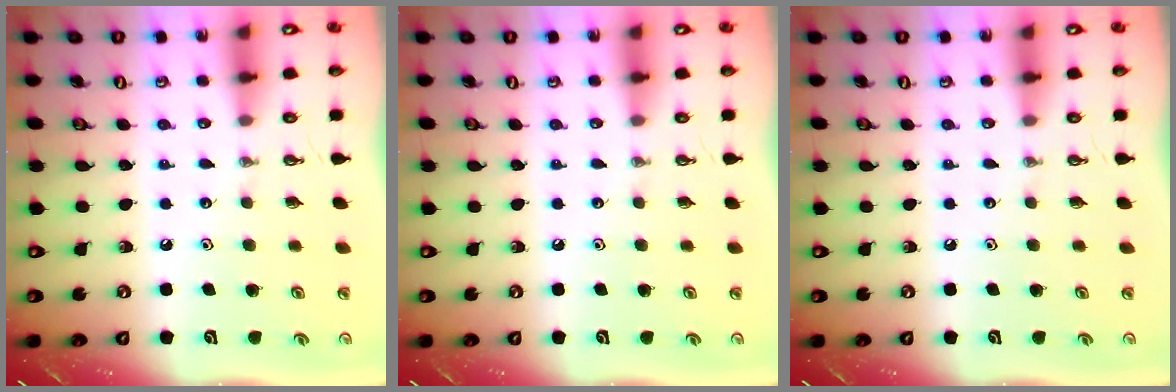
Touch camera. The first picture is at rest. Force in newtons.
{"total": 0.0}
{"total": 0.0}